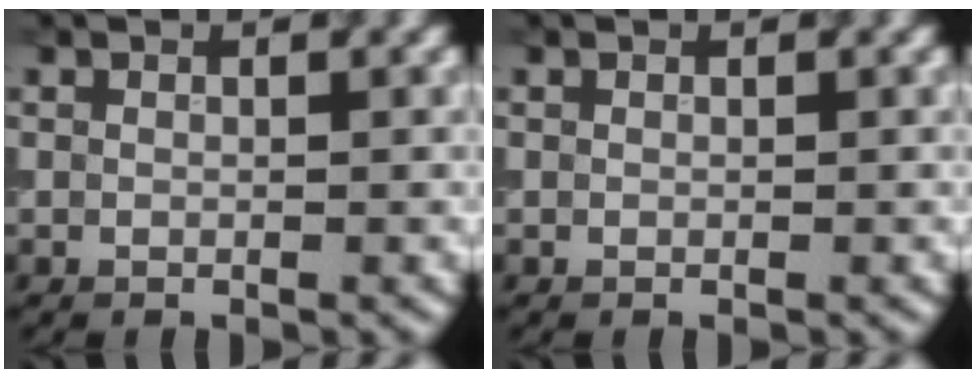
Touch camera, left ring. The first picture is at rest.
{"total": 0.0}